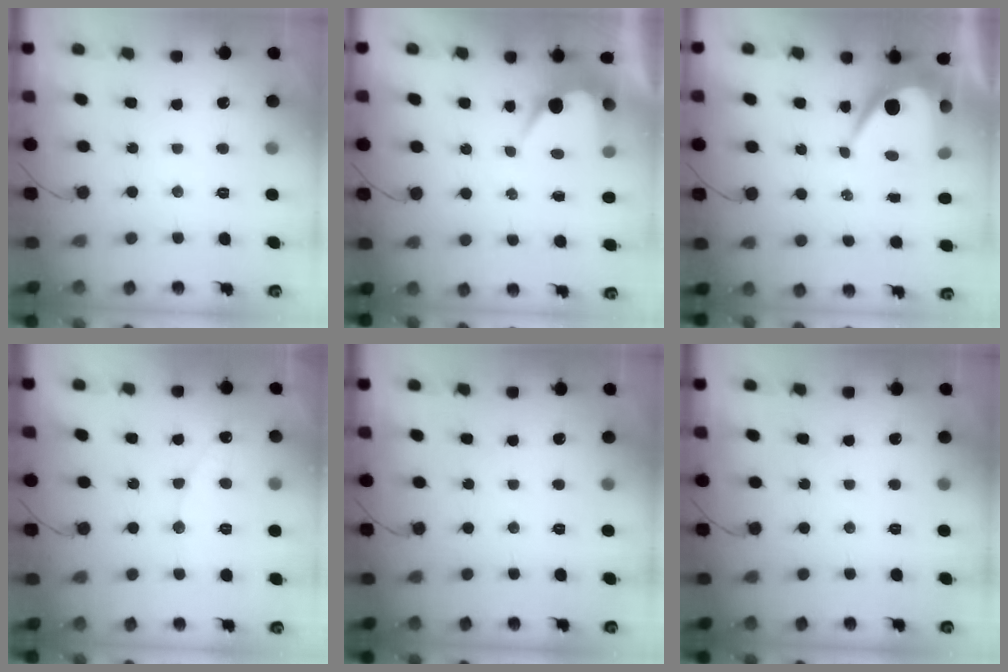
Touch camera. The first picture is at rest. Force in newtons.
{"total": 5.3, "press": 5.3, "slide": 0.3}
{"total": 8.2, "press": 8.2, "slide": 0.4}
{"total": 5.6, "press": 5.6, "slide": 0.5}
{"total": 0.0}
{"total": 0.0}